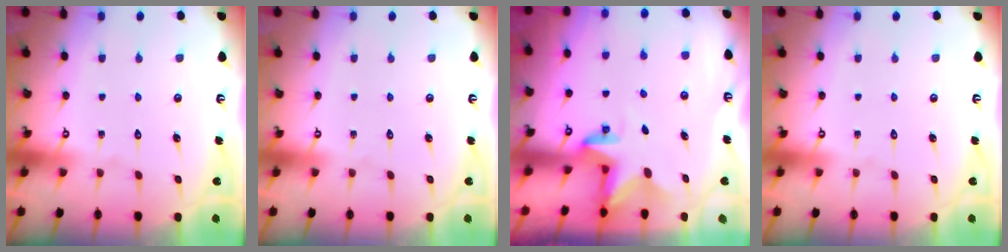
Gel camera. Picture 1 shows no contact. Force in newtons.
{"total": 0.0}
{"total": 2.9, "press": 2.9, "slide": 0.2}
{"total": 0.0}